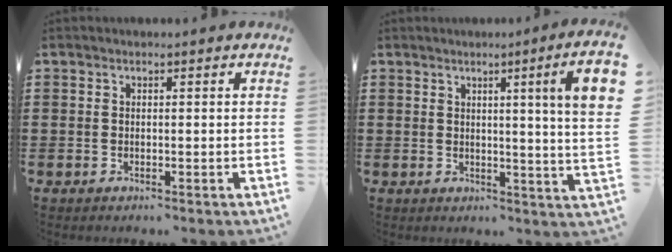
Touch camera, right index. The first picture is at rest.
{"total": 6.3, "force": [2.6, -0.9, 5.7], "torque": [-0.089, -0.021, 0.035]}